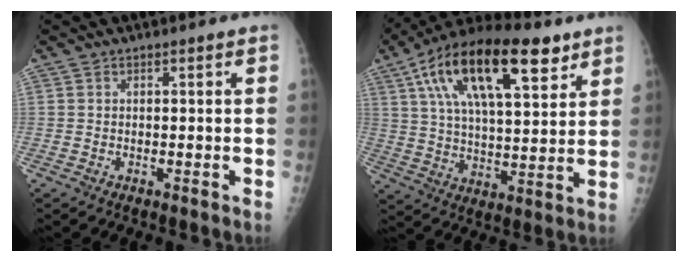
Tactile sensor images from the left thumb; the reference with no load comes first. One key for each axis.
{"total": 22.8, "fx": 11.4, "fy": 9.2, "fz": 17.5, "tx": -0.287, "ty": -0.010, "tz": 0.193}